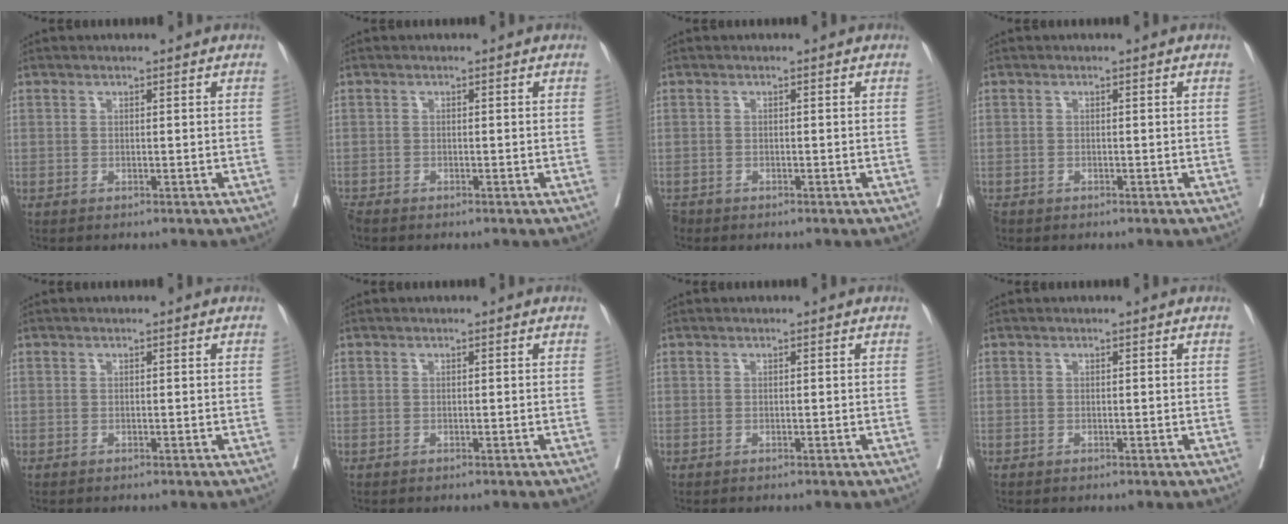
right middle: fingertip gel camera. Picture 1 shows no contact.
{"total": 1.3, "force": [-1.2, 0.3, 0.3], "torque": [-0.010, -0.005, -0.023]}
{"total": 1.4, "force": [-1.3, 0.7, 0.1], "torque": [-0.005, -0.003, -0.022]}
{"total": 1.5, "force": [-1.2, 0.9, 0.4], "torque": [-0.012, -0.002, -0.020]}
{"total": 0.0}
{"total": 0.0}
{"total": 0.0}
{"total": 0.0}